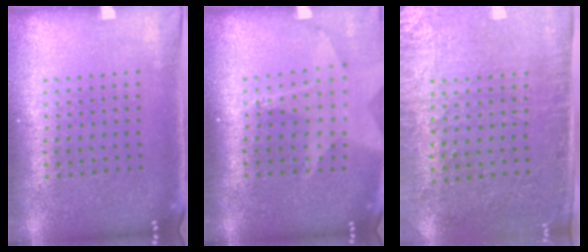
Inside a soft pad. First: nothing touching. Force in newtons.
{"total": 1.8, "press": 1.5, "slide": 1.1}
{"total": 2.8, "press": 2.4, "slide": 1.4}